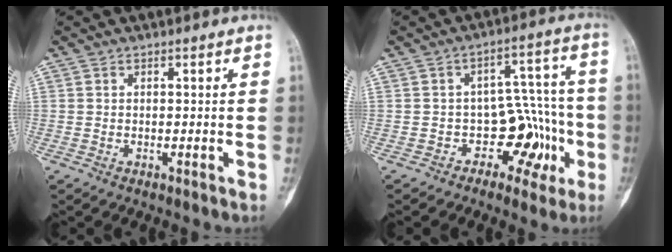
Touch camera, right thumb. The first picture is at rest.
{"total": 10.6, "force": [-3.9, 7.3, 6.5], "torque": [-0.024, 0.049, -0.053]}